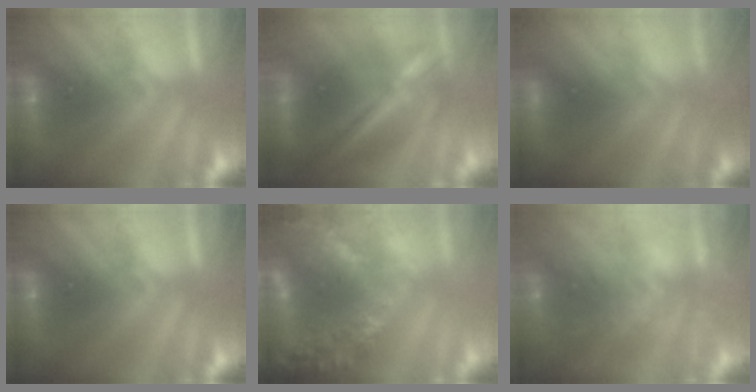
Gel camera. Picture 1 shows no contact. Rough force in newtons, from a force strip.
{"total": 5.6}
{"total": 6.0}
{"total": 0.0}
{"total": 6.1}
{"total": 7.8}